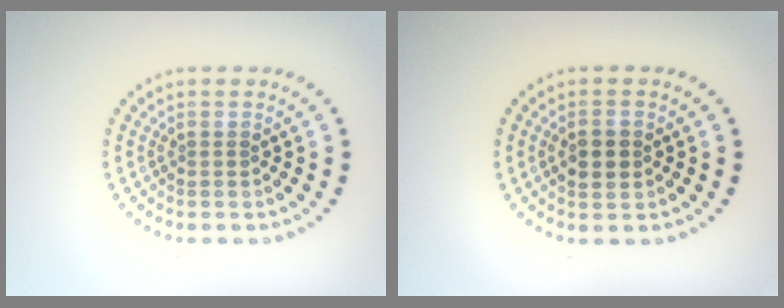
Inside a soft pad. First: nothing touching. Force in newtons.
{"total": 2.5, "press": 2.5, "slide": 0.2}